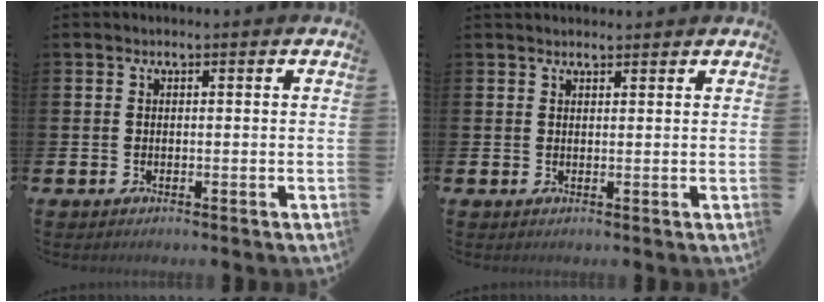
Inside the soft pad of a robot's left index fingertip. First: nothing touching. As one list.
[{"total": 1.5, "force": [1.5, 0.4, 0.2], "torque": [0.009, -0.004, 0.024]}]